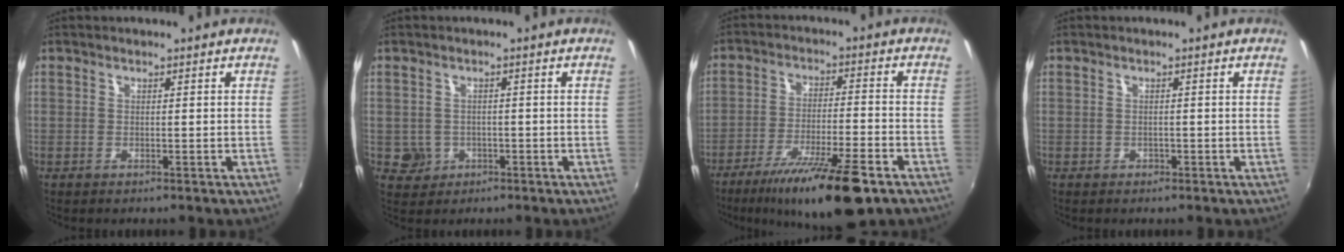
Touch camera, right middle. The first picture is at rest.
{"total": 3.8, "force": [-0.9, 3.6, 0.7], "torque": [-0.021, 0.002, -0.006]}
{"total": 15.4, "force": [-10.4, 2.0, 11.1], "torque": [-0.202, -0.025, -0.171]}
{"total": 0.7, "force": [-0.4, 0.6, 0.1], "torque": [-0.001, -0.002, -0.004]}